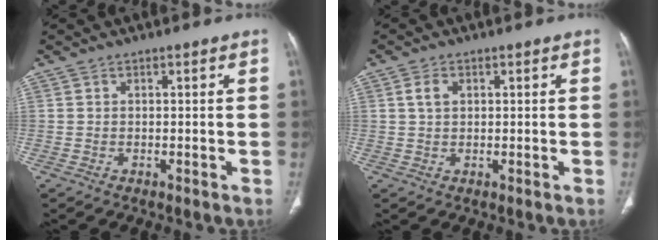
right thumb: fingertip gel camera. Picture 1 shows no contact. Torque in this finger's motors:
{"motor_torque": [0.08, 0.05, 0.21, -0.07, 0.03]}